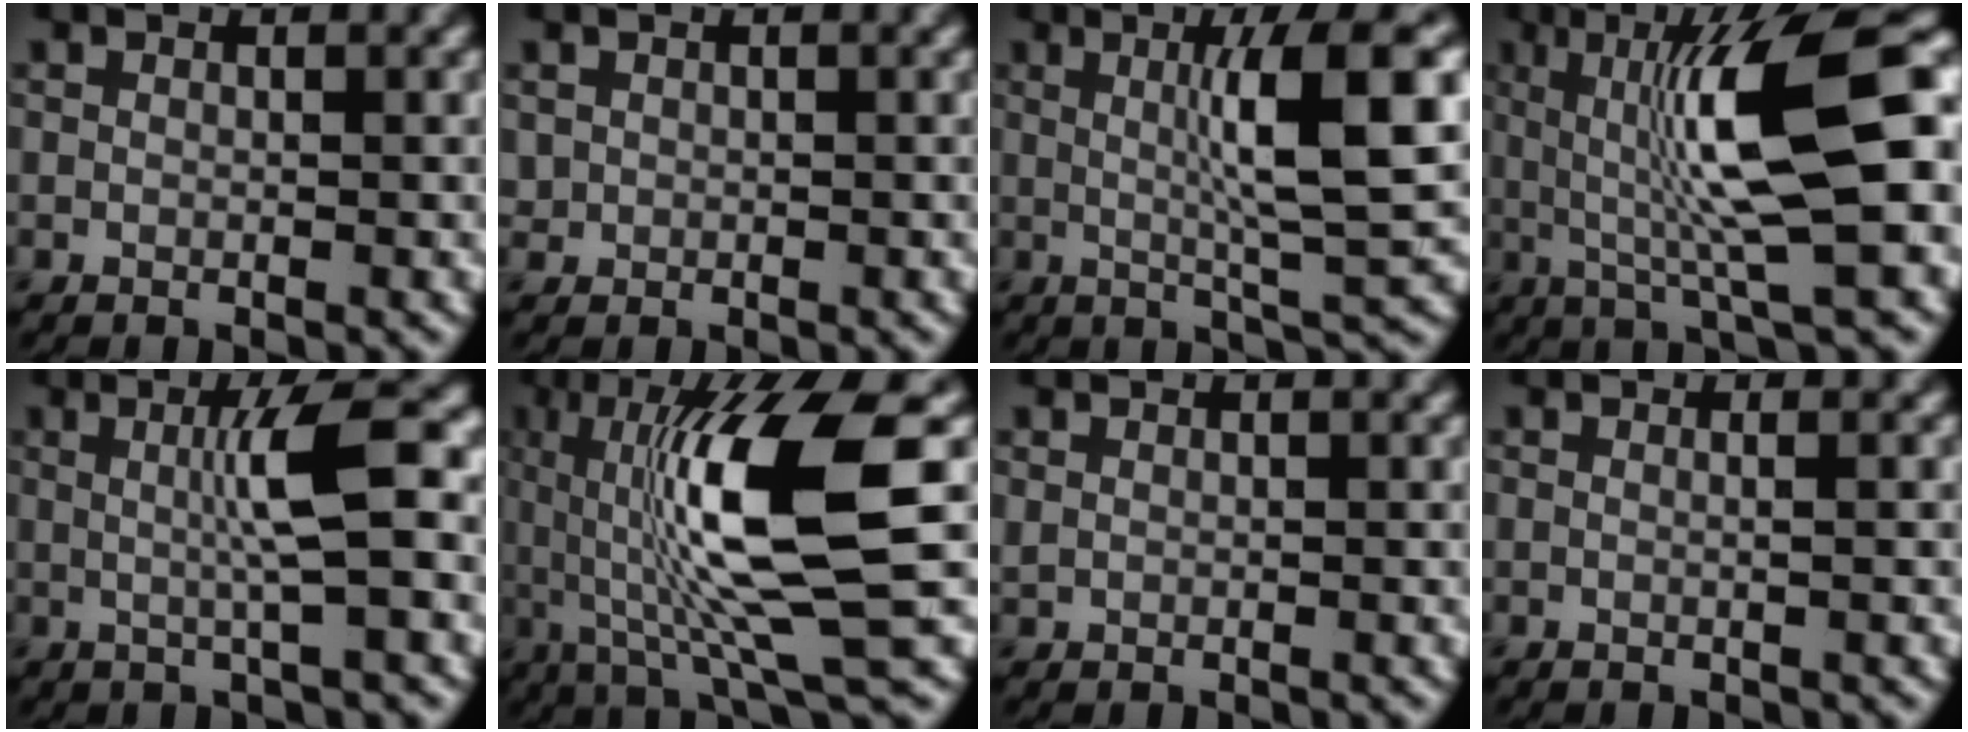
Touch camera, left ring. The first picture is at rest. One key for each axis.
{"total": 0.7, "fx": 0.1, "fy": 0.6, "fz": 0.0, "tx": 0.004, "ty": -0.002, "tz": 0.003}
{"total": 8.4, "fx": 1.3, "fy": 1.3, "fz": 8.2, "tx": -0.115, "ty": 0.007, "tz": 0.022}
{"total": 11.9, "fx": 1.1, "fy": 2.6, "fz": 11.6, "tx": -0.188, "ty": 0.011, "tz": 0.017}
{"total": 5.1, "fx": 0.4, "fy": 0.6, "fz": 5.0, "tx": -0.085, "ty": 0.009, "tz": 0.004}
{"total": 11.6, "fx": 1.1, "fy": 2.5, "fz": 11.3, "tx": -0.196, "ty": 0.000, "tz": 0.025}
{"total": 0.0}
{"total": 1.5, "fx": 0.3, "fy": 0.7, "fz": 1.2, "tx": -0.005, "ty": 0.000, "tz": -0.011}